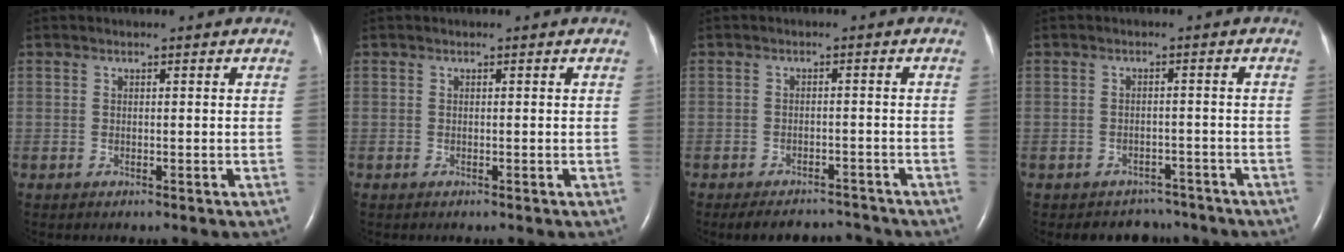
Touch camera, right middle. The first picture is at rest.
{"total": 0.0}
{"total": 5.8, "force": [-5.6, 1.4, 0.6], "torque": [-0.003, 0.008, -0.078]}
{"total": 4.3, "force": [-3.6, 2.2, -0.4], "torque": [0.006, 0.018, -0.047]}